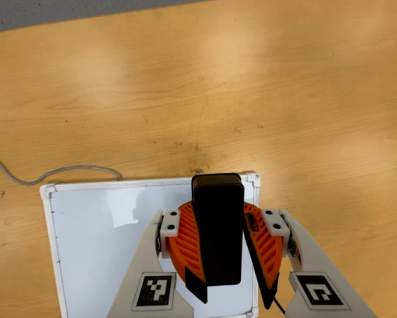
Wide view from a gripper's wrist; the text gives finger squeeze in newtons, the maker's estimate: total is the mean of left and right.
{"total": 10.0, "left": 10.1, "right": 9.9}